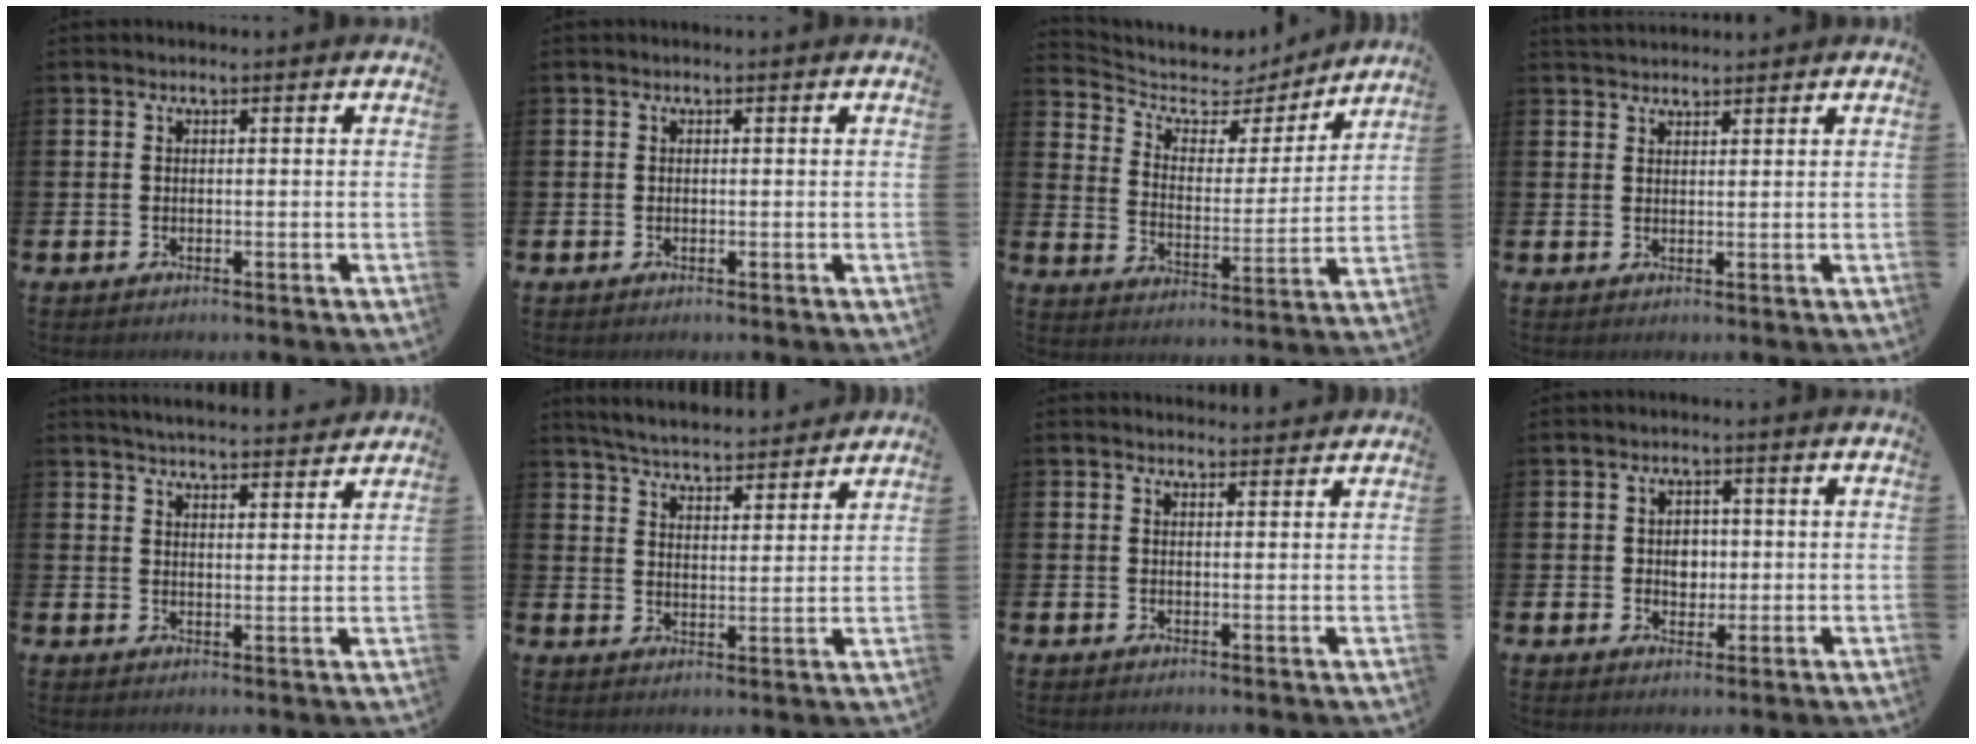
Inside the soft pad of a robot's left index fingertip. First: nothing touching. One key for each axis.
{"total": 0.0}
{"total": 6.3, "fx": 5.3, "fy": 2.9, "fz": 1.5, "tx": -0.058, "ty": -0.042, "tz": 0.086}
{"total": 2.3, "fx": 2.2, "fy": 0.6, "fz": 0.1, "tx": 0.004, "ty": -0.010, "tz": 0.040}
{"total": 4.7, "fx": 4.7, "fy": 0.1, "fz": 0.2, "tx": -0.013, "ty": -0.031, "tz": 0.083}
{"total": 5.7, "fx": 5.6, "fy": 0.6, "fz": 0.7, "tx": -0.038, "ty": -0.038, "tz": 0.098}
{"total": 2.0, "fx": 2.0, "fy": 0.3, "fz": -0.1, "tx": 0.010, "ty": -0.012, "tz": 0.034}
{"total": 2.8, "fx": 0.3, "fy": 2.3, "fz": 1.5, "tx": -0.010, "ty": 0.000, "tz": -0.002}